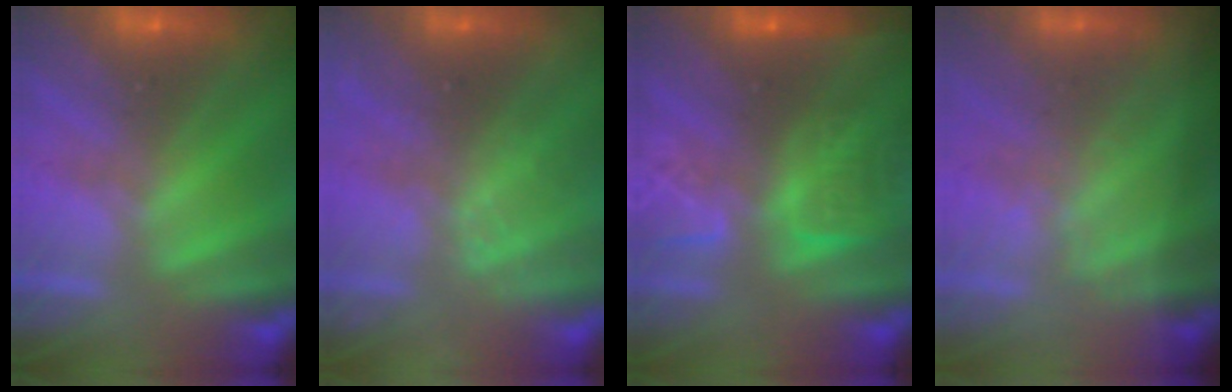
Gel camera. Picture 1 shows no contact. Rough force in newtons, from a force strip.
{"total": 2.1}
{"total": 8.0}
{"total": 1.3}